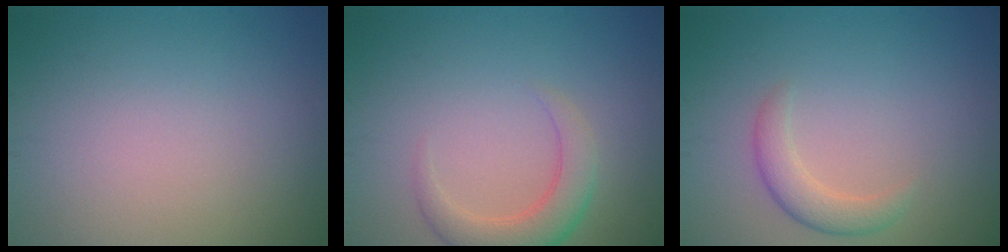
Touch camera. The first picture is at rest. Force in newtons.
{"total": 3.5, "press": 3.5, "slide": 0.2}
{"total": 2.3, "press": 2.3, "slide": 0.2}